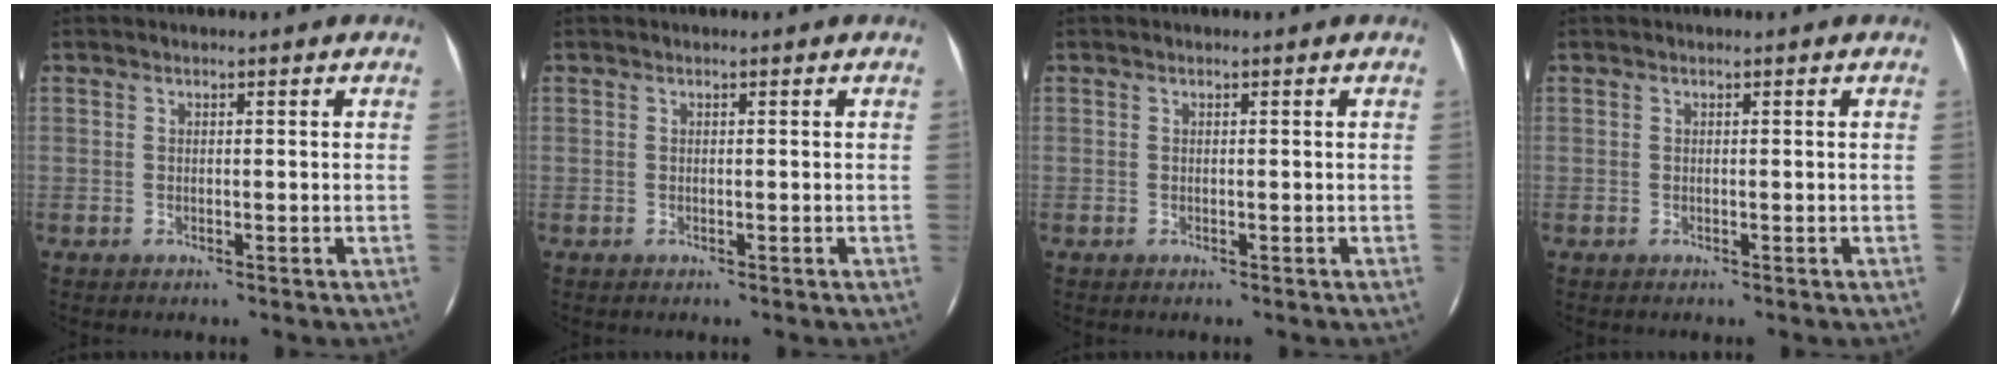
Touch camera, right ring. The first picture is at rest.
{"total": 0.0}
{"total": 0.0}
{"total": 0.0}